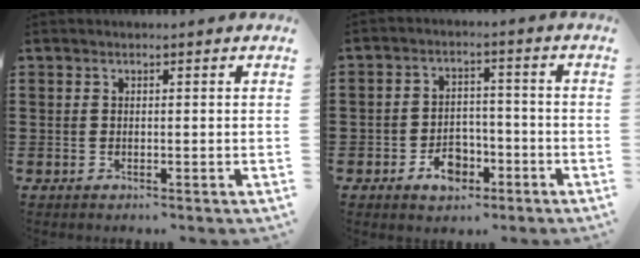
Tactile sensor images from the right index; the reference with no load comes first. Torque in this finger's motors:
{"motor_torque": [2.14, 0.00, 0.83, 0.02]}